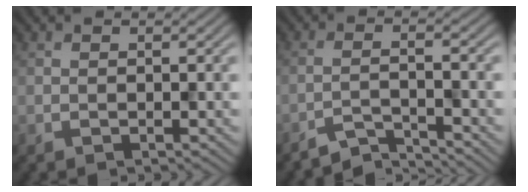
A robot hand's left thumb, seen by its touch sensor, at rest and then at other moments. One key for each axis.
{"total": 4.0, "fx": -3.7, "fy": 0.2, "fz": 1.5, "tx": -0.018, "ty": 0.004, "tz": -0.082}